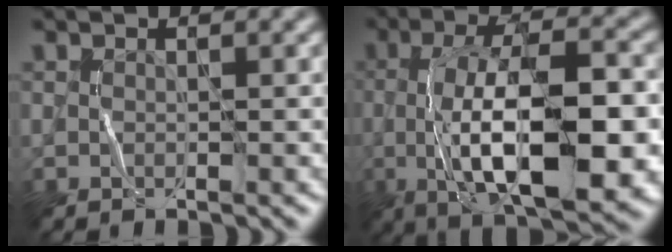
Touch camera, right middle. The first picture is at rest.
{"total": 13.2, "force": [-2.9, 4.8, 11.9], "torque": [-0.194, -0.001, -0.050]}